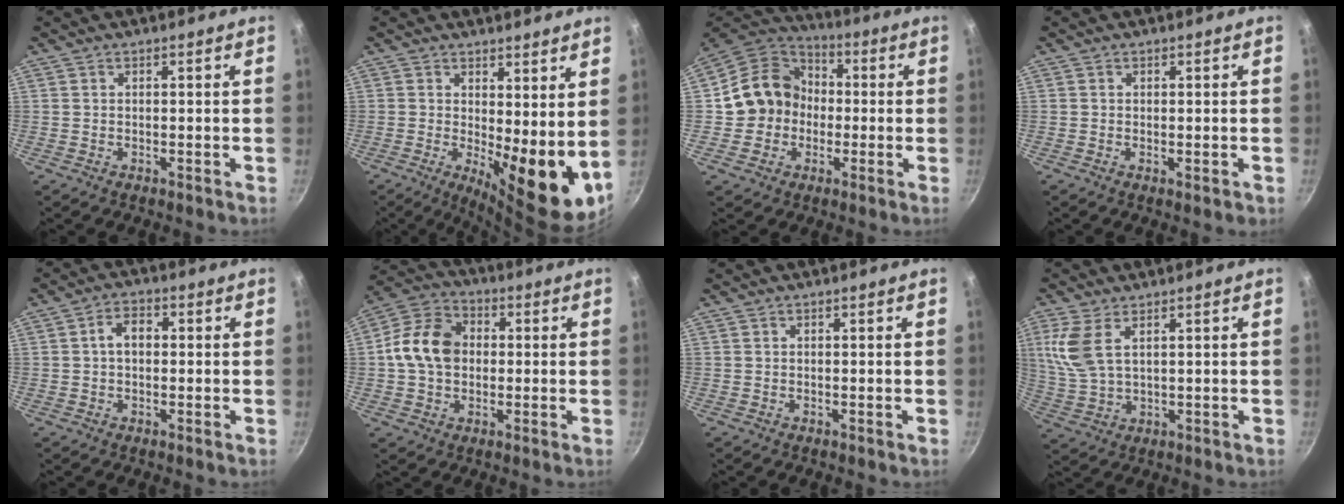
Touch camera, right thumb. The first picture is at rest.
{"total": 11.4, "force": [1.1, 4.0, 10.6], "torque": [-0.123, -0.025, 0.024]}
{"total": 13.3, "force": [-0.8, 12.0, 5.6], "torque": [-0.059, 0.040, -0.025]}
{"total": 0.9, "force": [-0.2, 0.2, 0.8], "torque": [-0.012, -0.003, -0.004]}
{"total": 4.3, "force": [0.3, 2.9, 3.1], "torque": [-0.039, 0.014, -0.002]}
{"total": 12.3, "force": [0.3, 9.5, 7.7], "torque": [-0.110, 0.022, -0.013]}
{"total": 0.0}
{"total": 8.0, "force": [3.1, 3.9, 6.2], "torque": [-0.134, -0.011, 0.071]}